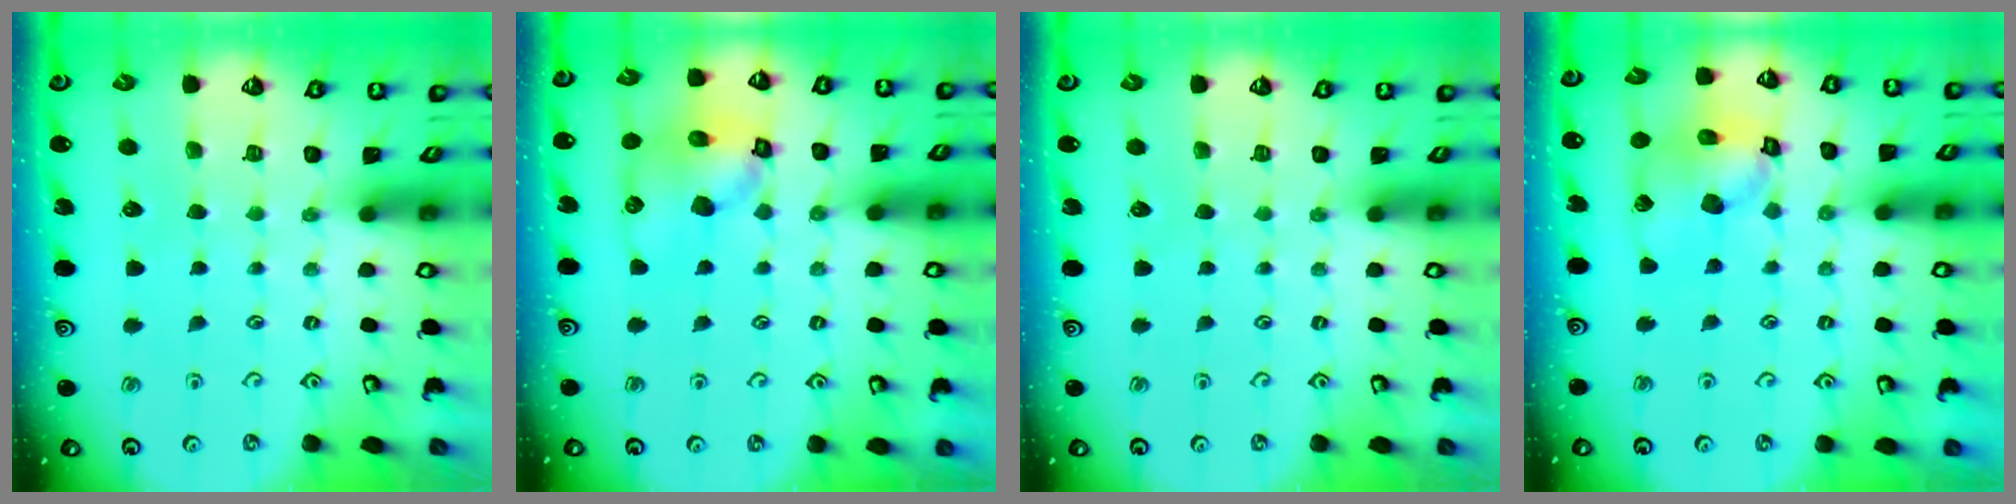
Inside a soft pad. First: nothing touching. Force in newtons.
{"total": 12.5, "press": 12.4, "slide": 1.6}
{"total": 0.0}
{"total": 14.3, "press": 14.2, "slide": 2.0}